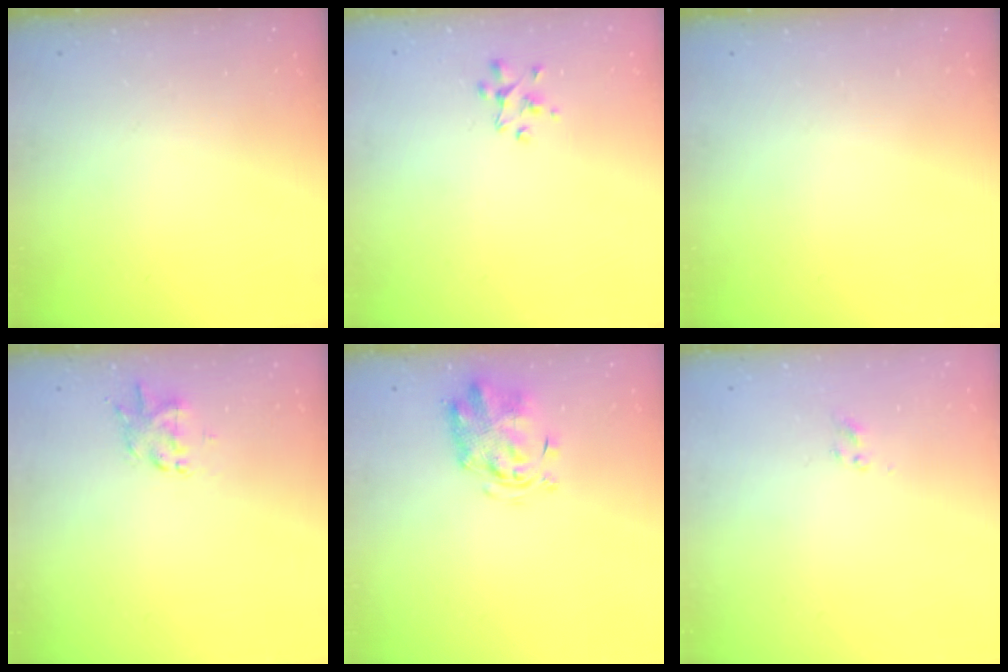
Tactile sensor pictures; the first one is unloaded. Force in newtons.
{"total": 3.0, "press": 2.9, "slide": 0.9}
{"total": 0.0}
{"total": 1.4, "press": 1.3, "slide": 0.5}
{"total": 3.4, "press": 3.4, "slide": 0.4}
{"total": 1.9, "press": 1.7, "slide": 0.9}